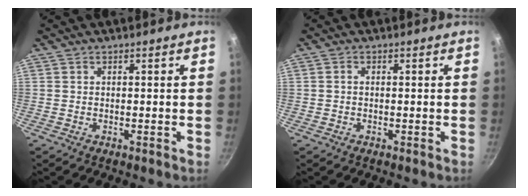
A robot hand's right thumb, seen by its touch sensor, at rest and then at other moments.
{"total": 0.9, "force": [-0.1, 0.6, 0.6], "torque": [-0.011, 0.005, -0.003]}